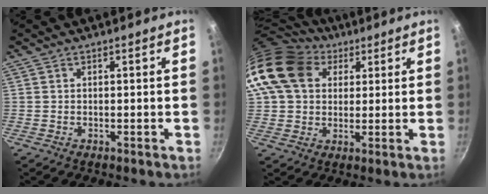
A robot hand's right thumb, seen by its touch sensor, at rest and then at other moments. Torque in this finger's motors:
{"motor_torque": [1.12, 3.12, 1.86, 0.12, 0.22]}